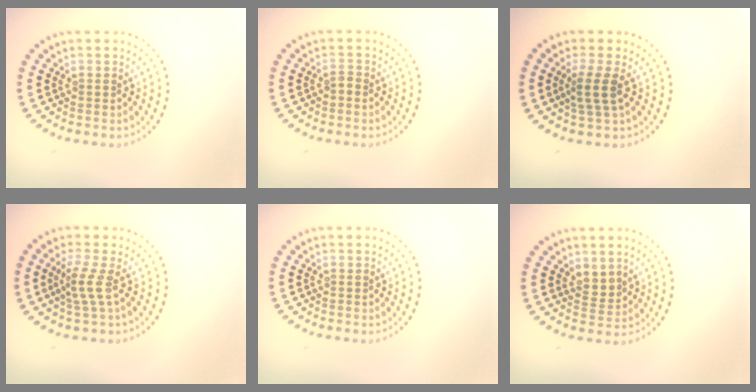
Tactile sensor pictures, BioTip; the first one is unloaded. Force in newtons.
{"total": 0.7, "press": 0.5, "slide": 0.5}
{"total": 2.5, "press": 2.0, "slide": 1.5}
{"total": 2.1, "press": 1.5, "slide": 1.5}
{"total": 0.0}
{"total": 1.7, "press": 1.3, "slide": 1.0}